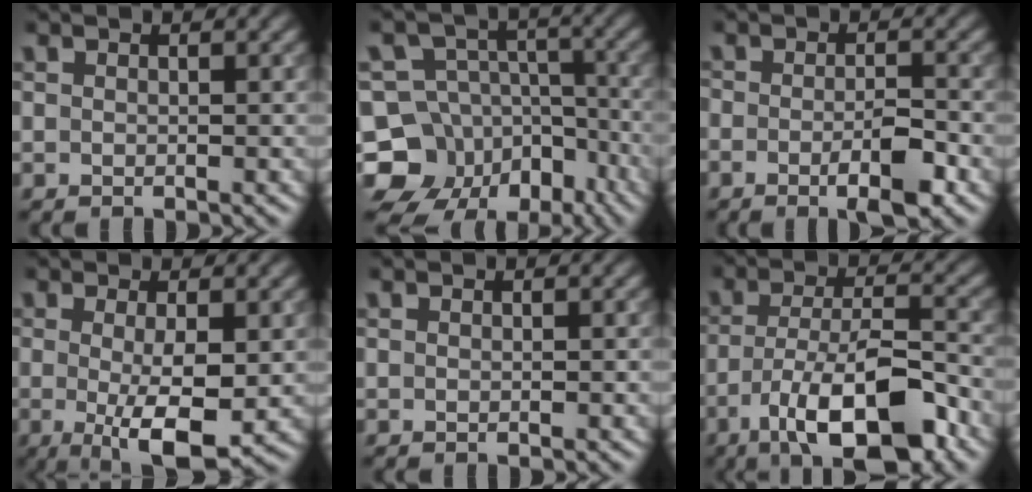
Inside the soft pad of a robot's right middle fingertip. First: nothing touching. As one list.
[{"total": 15.2, "force": [-8.8, 11.5, 4.7], "torque": [-0.094, -0.027, -0.146]}, {"total": 4.1, "force": [-2.0, 1.0, 3.4], "torque": [-0.059, -0.005, -0.035]}, {"total": 5.7, "force": [-0.9, 1.4, 5.5], "torque": [-0.090, -0.016, -0.010]}, {"total": 0.0}, {"total": 10.5, "force": [-5.2, 3.6, 8.4], "torque": [-0.145, -0.009, -0.087]}]